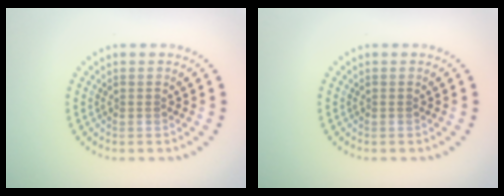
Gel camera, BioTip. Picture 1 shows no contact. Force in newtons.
{"total": 0.0}